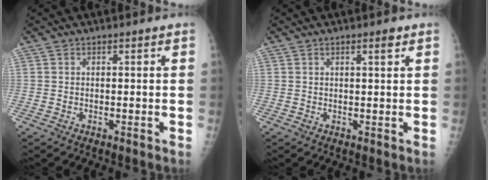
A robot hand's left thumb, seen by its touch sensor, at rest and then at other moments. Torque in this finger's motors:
{"motor_torque": [-0.29, -0.15, -0.31, -0.21, 0.05]}